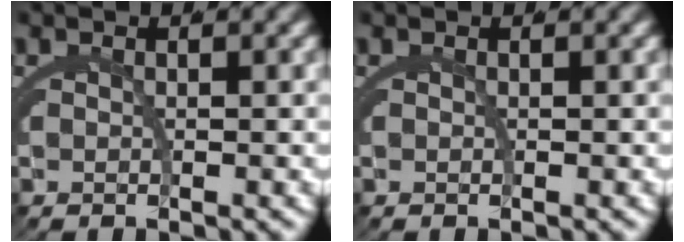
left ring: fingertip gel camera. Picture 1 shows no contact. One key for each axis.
{"total": 0.0}